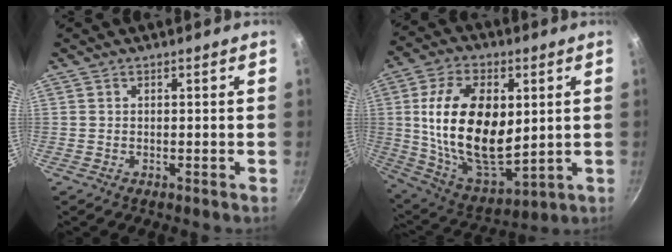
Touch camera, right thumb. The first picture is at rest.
{"total": 22.9, "force": [2.7, 13.5, 18.3], "torque": [-0.311, -0.017, 0.065]}